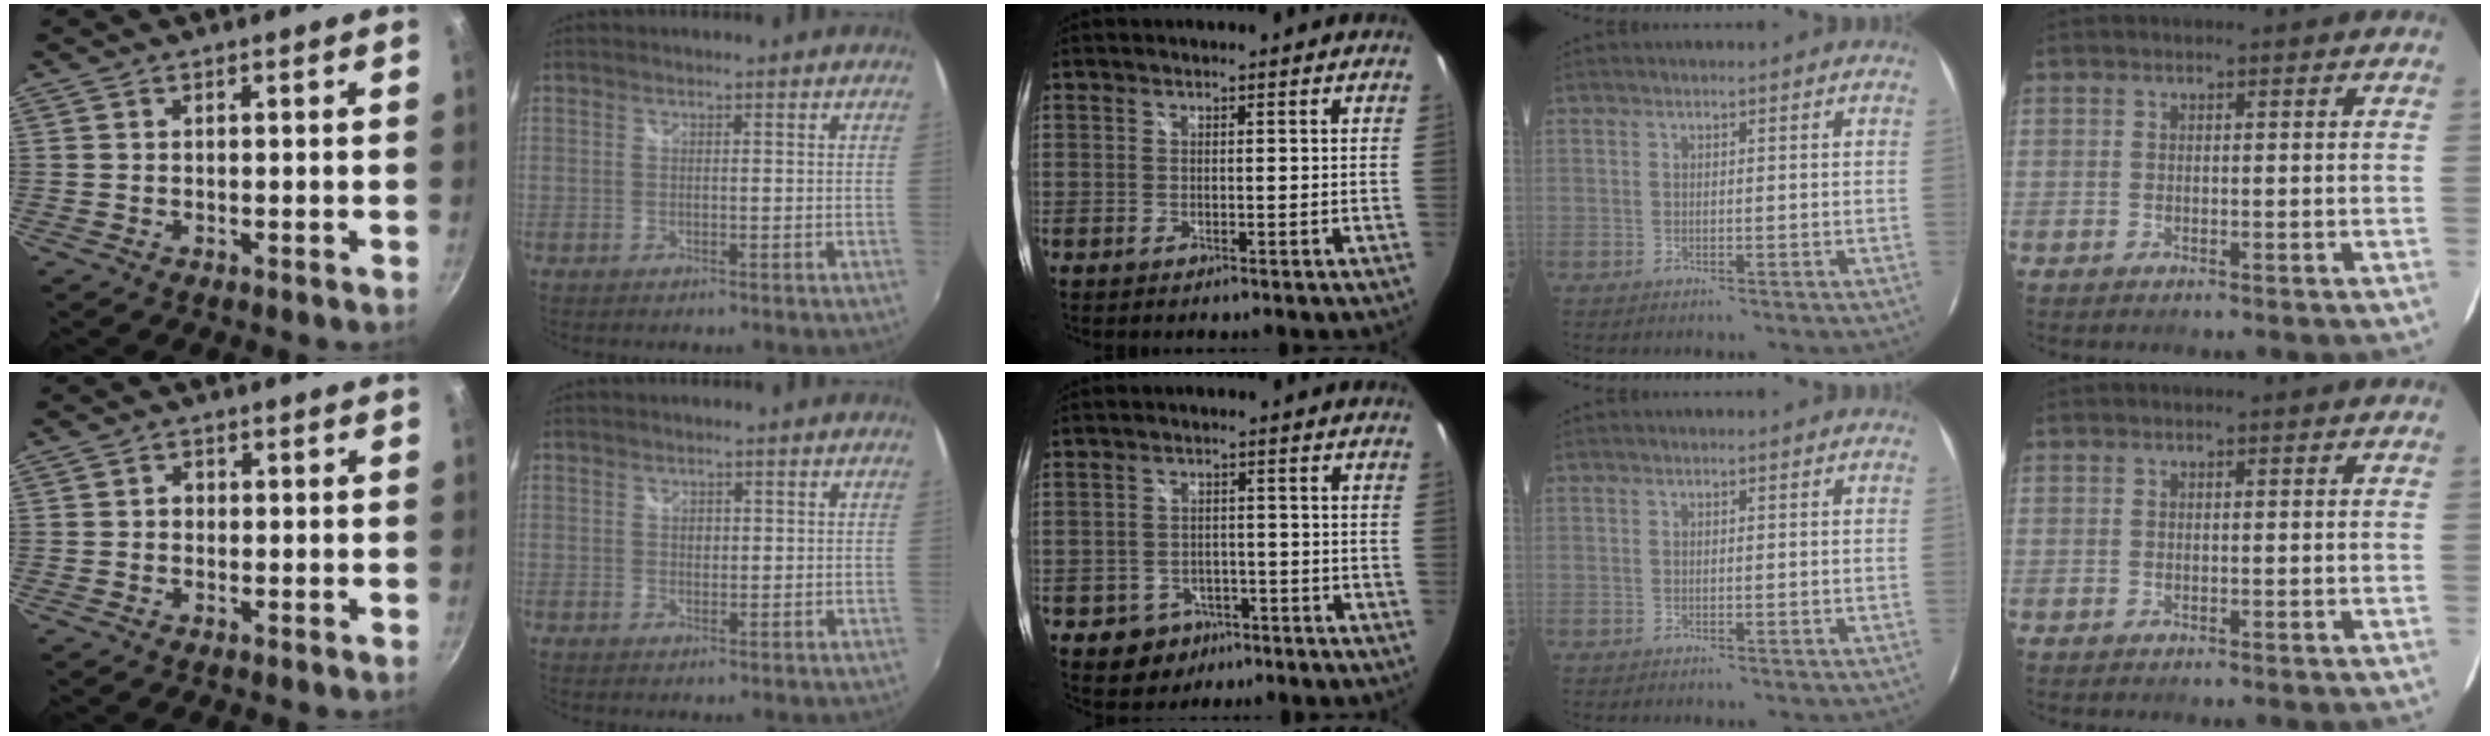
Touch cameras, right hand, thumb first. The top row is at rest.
{"thumb": {"total": 1.6, "force": [-0.1, 1.4, 0.8], "torque": [-0.007, 0.006, -0.006]}, "index": {"total": 1.4, "force": [0.2, 1.2, 0.6], "torque": [-0.006, 0.002, 0.003]}, "middle": {"total": 6.4, "force": [-3.5, 5.1, 1.6], "torque": [-0.042, 0.015, -0.035]}}